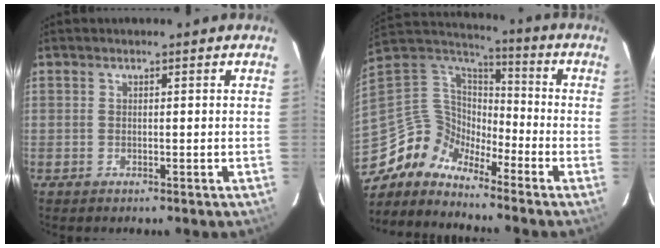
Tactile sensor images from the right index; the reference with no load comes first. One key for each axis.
{"total": 10.2, "fx": -8.9, "fy": 4.3, "fz": 2.5, "tx": -0.054, "ty": 0.030, "tz": -0.196}